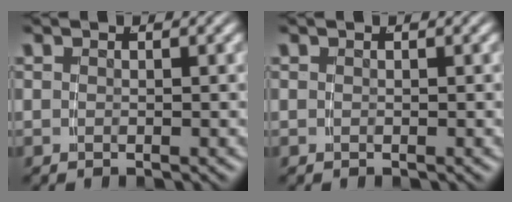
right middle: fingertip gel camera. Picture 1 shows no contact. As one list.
[{"total": 0.0}]